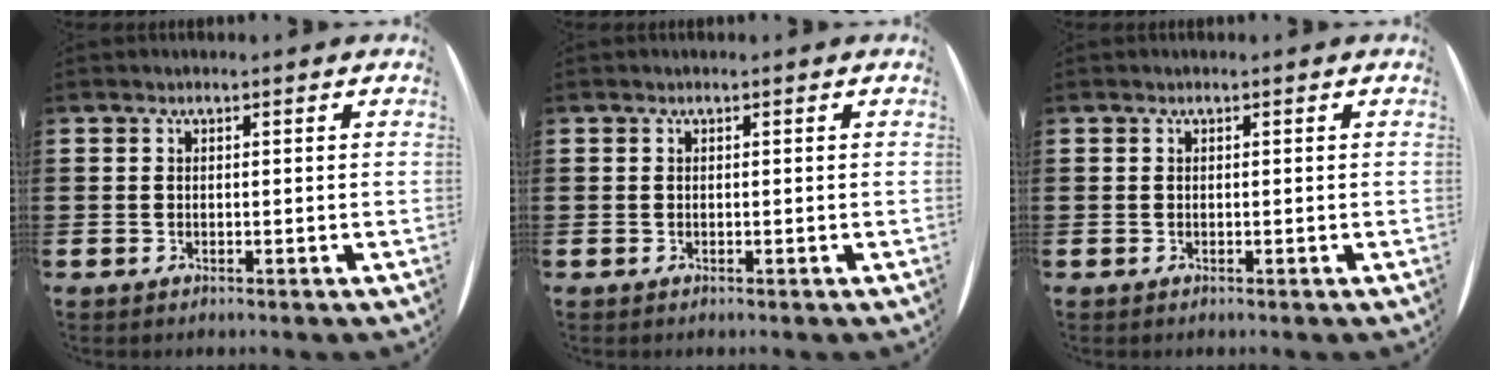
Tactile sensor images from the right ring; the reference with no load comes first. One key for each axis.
{"total": 0.0}
{"total": 0.0}